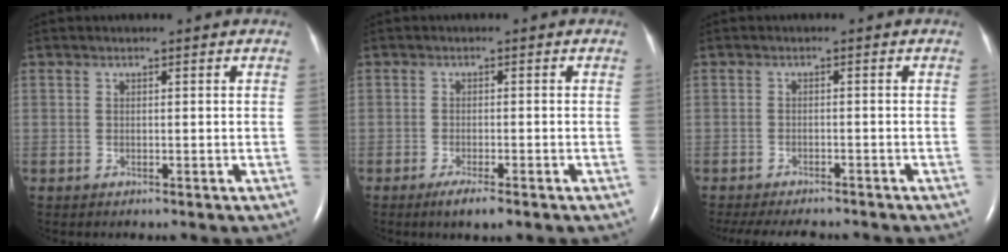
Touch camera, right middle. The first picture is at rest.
{"total": 3.3, "force": [-2.2, 0.4, 2.5], "torque": [-0.047, -0.007, -0.035]}
{"total": 10.9, "force": [-9.6, 2.8, 4.3], "torque": [-0.078, -0.010, -0.128]}